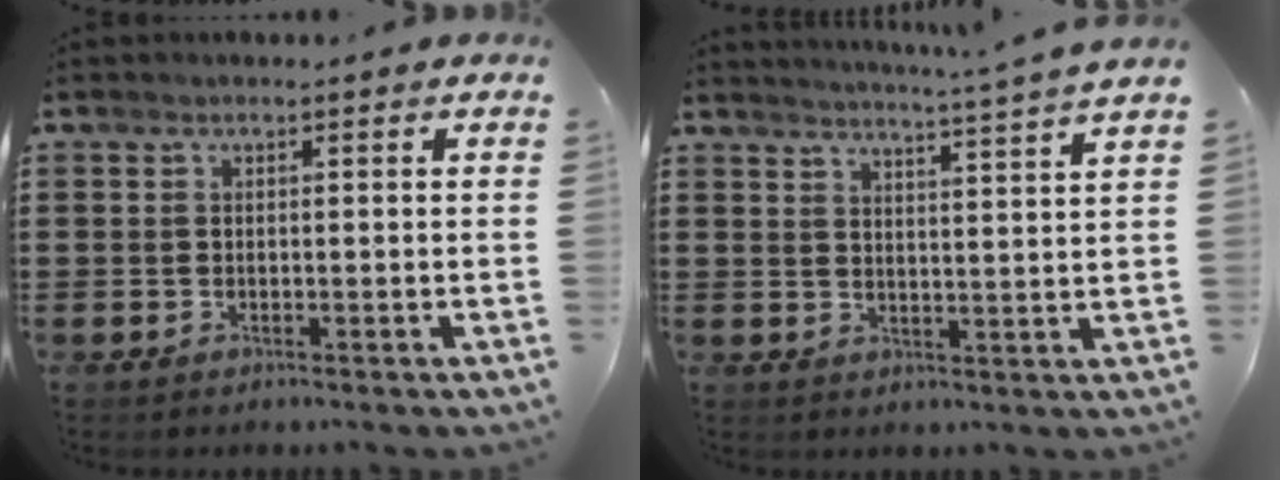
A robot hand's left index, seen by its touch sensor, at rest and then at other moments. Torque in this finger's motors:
{"motor_torque": [0.00, -2.14, -0.58, 0.03]}